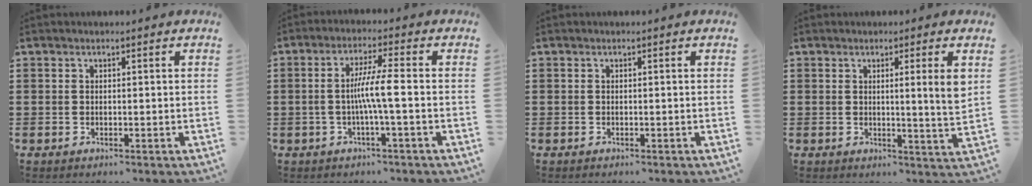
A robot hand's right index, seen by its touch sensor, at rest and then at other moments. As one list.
[{"total": 5.5, "force": [-0.9, -0.2, 5.5], "torque": [-0.099, -0.002, -0.021]}, {"total": 0.0}, {"total": 4.4, "force": [1.5, -0.6, 4.1], "torque": [-0.063, -0.015, 0.018]}]